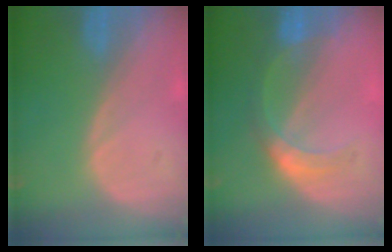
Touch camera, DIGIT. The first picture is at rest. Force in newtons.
{"total": 5.6, "press": 5.2, "slide": 2.1}